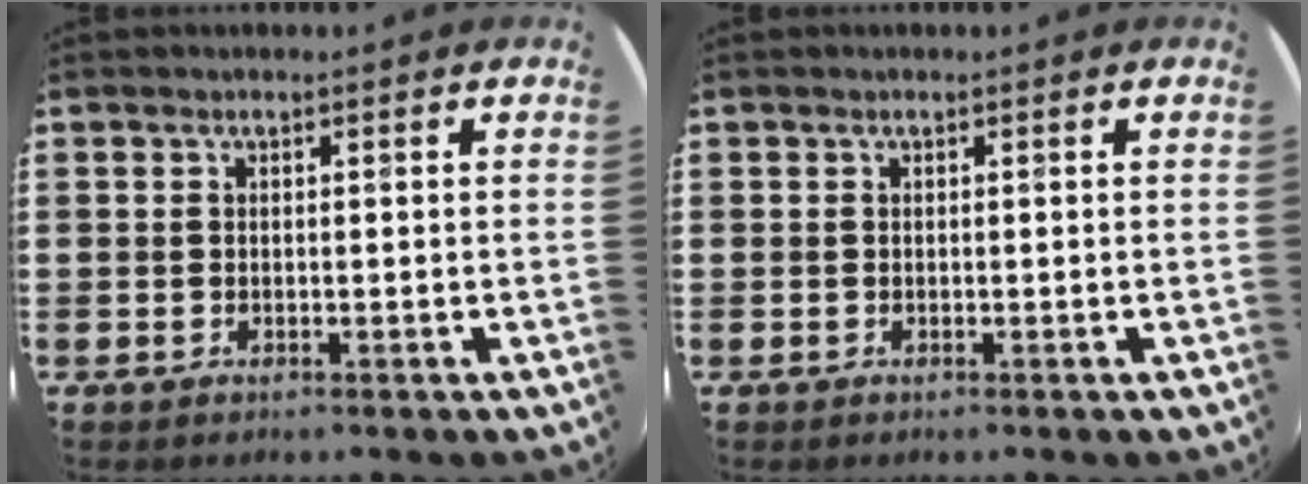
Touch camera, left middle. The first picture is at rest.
{"total": 0.0}